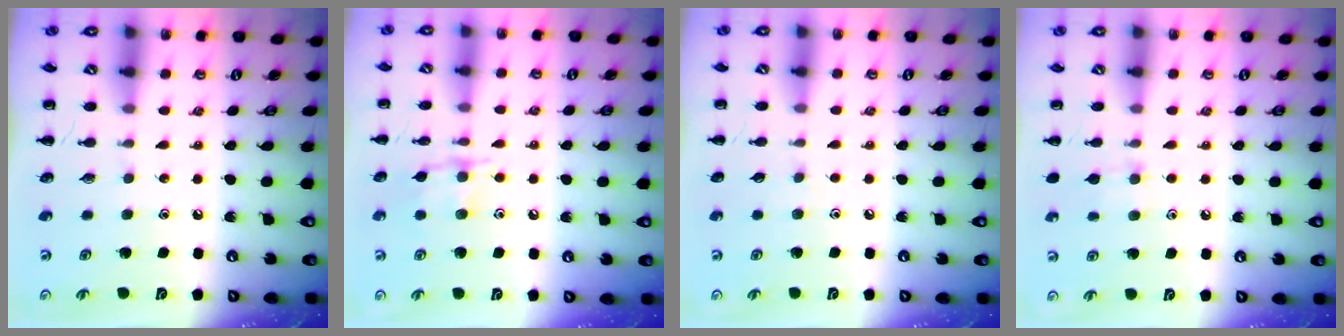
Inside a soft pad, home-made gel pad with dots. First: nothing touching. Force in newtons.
{"total": 8.8, "press": 8.8, "slide": 0.6}
{"total": 2.9, "press": 2.7, "slide": 1.1}
{"total": 7.2, "press": 6.8, "slide": 2.3}